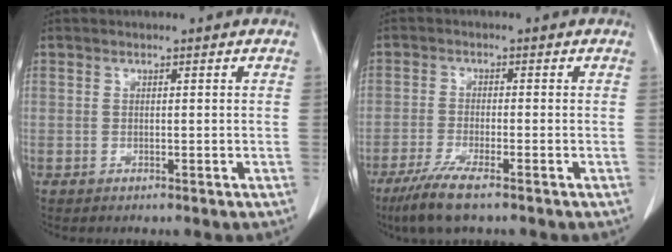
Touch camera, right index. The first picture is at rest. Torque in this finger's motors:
{"motor_torque": [0.57, -0.53, 0.17, 0.07]}